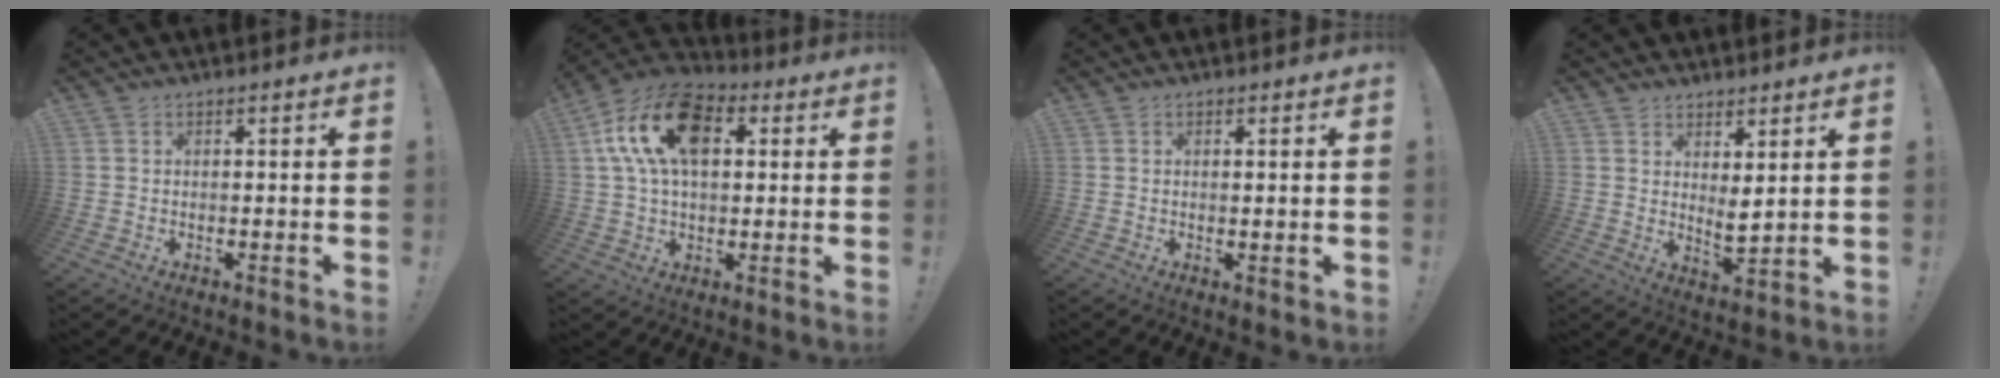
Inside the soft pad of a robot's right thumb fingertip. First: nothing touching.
{"total": 18.8, "force": [5.9, 11.3, 13.8], "torque": [-0.249, -0.003, 0.104]}
{"total": 1.2, "force": [0.6, 0.3, 0.9], "torque": [-0.005, -0.004, 0.008]}
{"total": 4.7, "force": [3.2, 1.1, 3.3], "torque": [-0.050, -0.030, 0.058]}